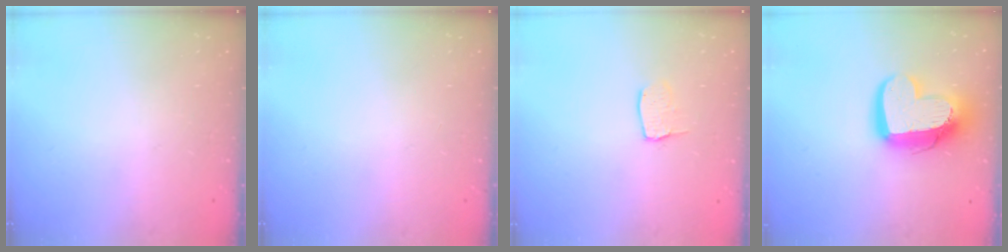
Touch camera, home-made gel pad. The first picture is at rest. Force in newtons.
{"total": 0.0}
{"total": 5.6, "press": 5.6, "slide": 0.4}
{"total": 17.2, "press": 17.2, "slide": 1.5}